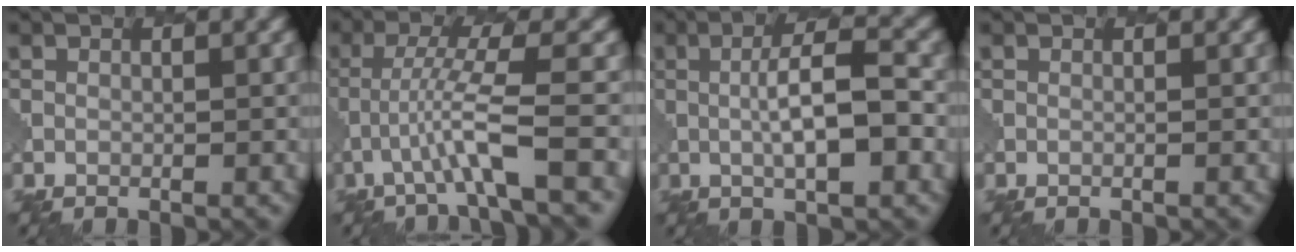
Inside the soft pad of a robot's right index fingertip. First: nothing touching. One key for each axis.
{"total": 4.3, "fx": -1.7, "fy": -0.1, "fz": 4.0, "tx": -0.084, "ty": 0.007, "tz": -0.036}
{"total": 5.5, "fx": 0.3, "fy": 1.2, "fz": 5.3, "tx": -0.093, "ty": 0.005, "tz": 0.004}
{"total": 0.0}